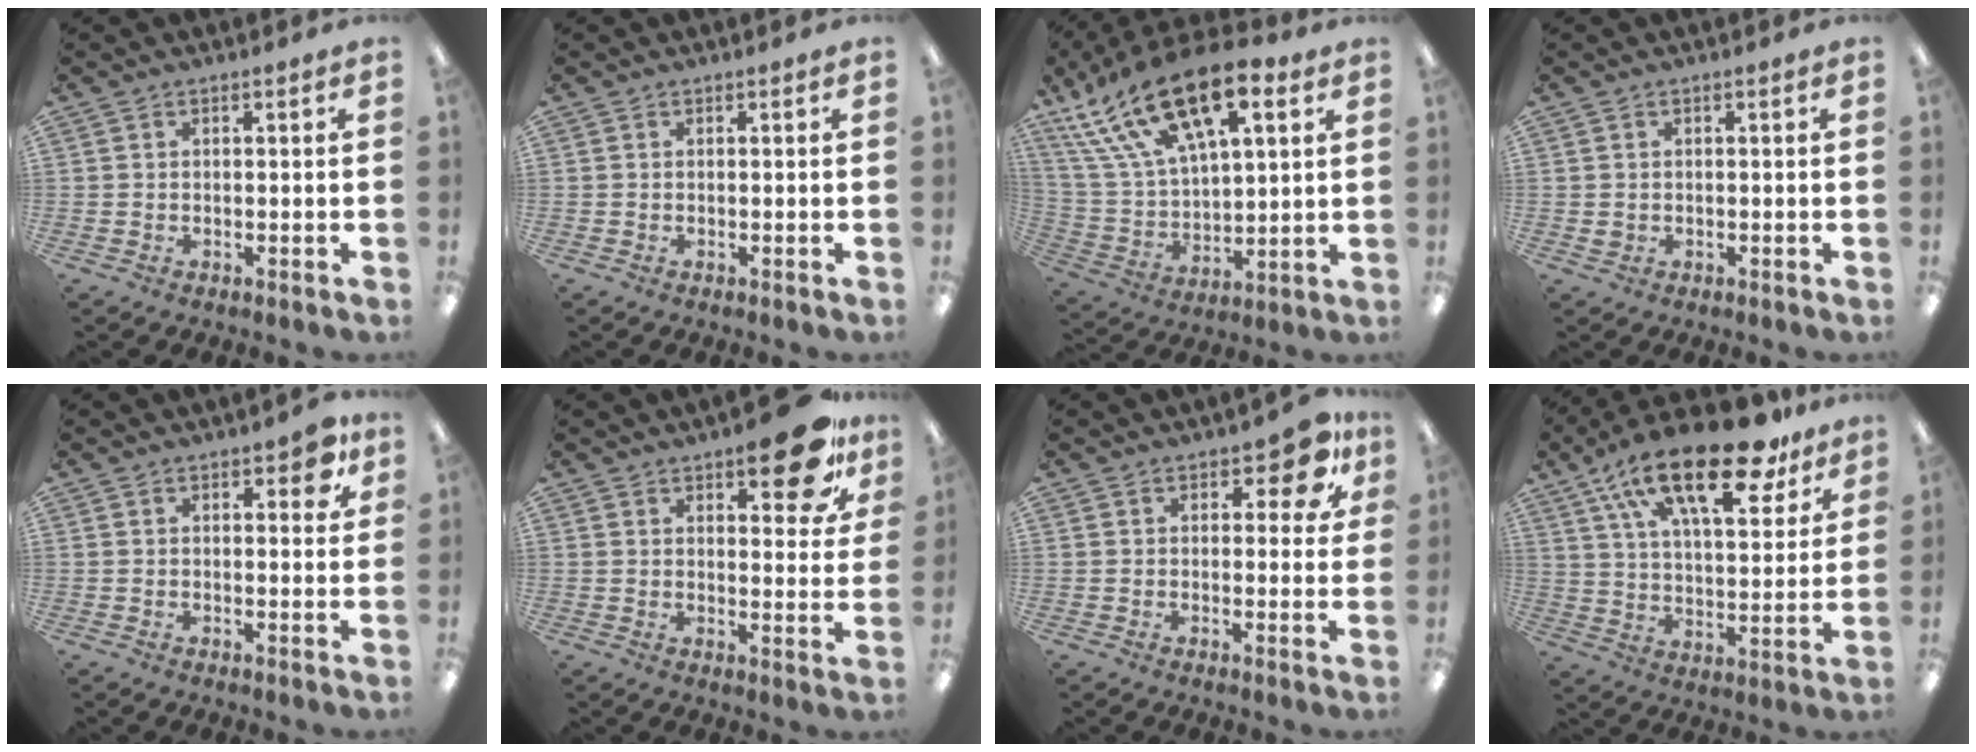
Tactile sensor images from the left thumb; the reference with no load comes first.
{"total": 0.0}
{"total": 22.6, "force": [13.3, 10.7, 14.8], "torque": [-0.277, -0.062, 0.233]}
{"total": 1.0, "force": [0.0, 0.9, 0.5], "torque": [-0.008, 0.004, 0.000]}
{"total": 5.3, "force": [2.7, 2.4, 3.9], "torque": [-0.048, -0.005, 0.042]}
{"total": 12.8, "force": [8.2, 4.8, 8.6], "torque": [-0.094, -0.045, 0.130]}
{"total": 7.8, "force": [4.1, 3.7, 5.5], "torque": [-0.062, -0.011, 0.067]}
{"total": 24.7, "force": [15.6, 9.5, 16.6], "torque": [-0.272, -0.075, 0.261]}